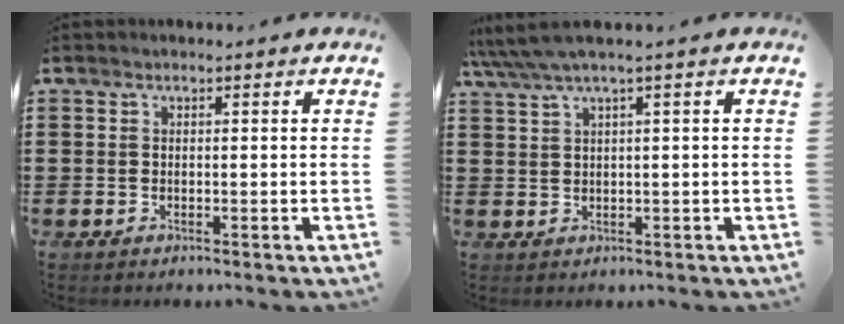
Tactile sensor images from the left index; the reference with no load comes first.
{"total": 2.3, "force": [1.0, -0.2, 2.1], "torque": [-0.050, -0.005, 0.012]}